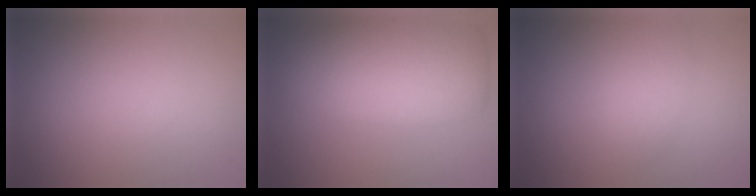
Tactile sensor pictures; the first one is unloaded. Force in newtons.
{"total": 9.2, "press": 9.2, "slide": 0.7}
{"total": 1.9, "press": 1.9, "slide": 0.1}